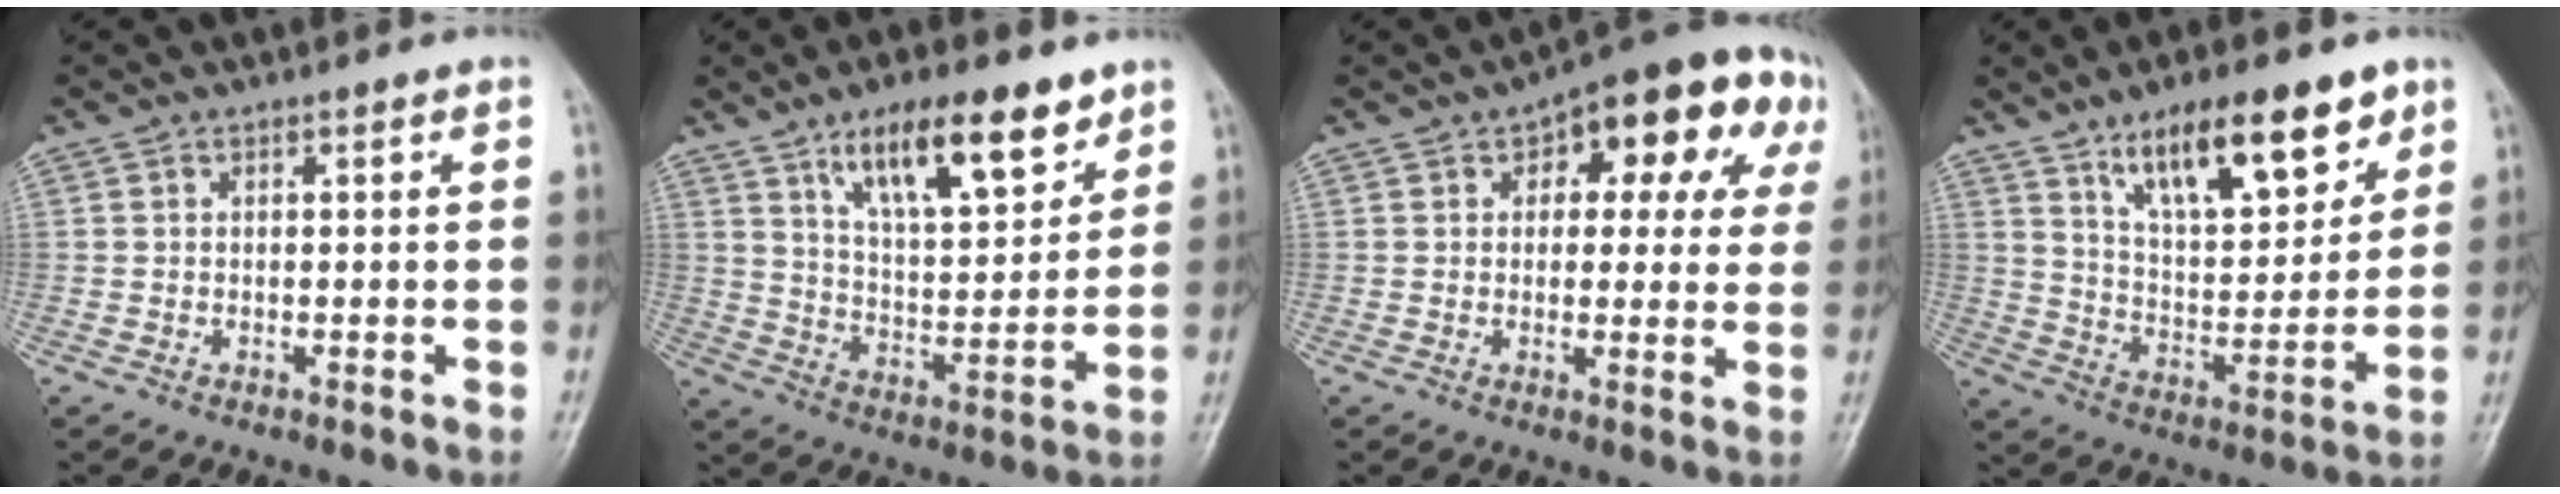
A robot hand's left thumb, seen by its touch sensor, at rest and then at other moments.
{"total": 16.2, "force": [9.9, 5.8, 11.4], "torque": [-0.152, -0.047, 0.170]}
{"total": 20.4, "force": [8.9, 10.0, 15.4], "torque": [-0.166, 0.016, 0.118]}
{"total": 17.9, "force": [10.8, 6.8, 12.5], "torque": [-0.155, -0.050, 0.185]}